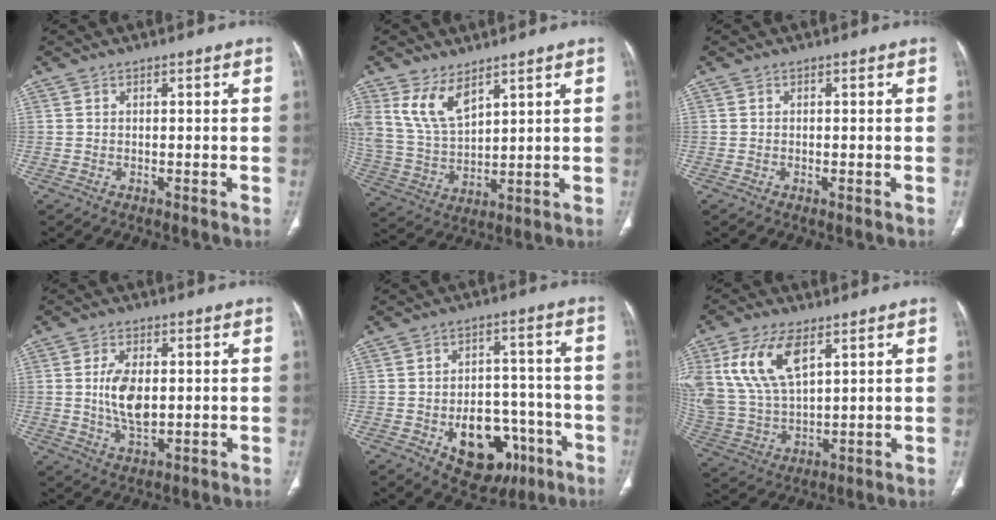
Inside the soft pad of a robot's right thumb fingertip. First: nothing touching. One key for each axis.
{"total": 9.7, "fx": 5.8, "fy": 4.7, "fz": 6.2, "tx": -0.113, "ty": -0.025, "tz": 0.131}
{"total": 0.6, "fx": -0.2, "fy": 0.2, "fz": 0.5, "tx": -0.010, "ty": -0.002, "tz": -0.003}
{"total": 8.4, "fx": 0.5, "fy": 4.5, "fz": 7.0, "tx": -0.129, "ty": -0.007, "tz": 0.015}
{"total": 15.3, "fx": -6.2, "fy": 10.1, "fz": 9.7, "tx": -0.090, "ty": 0.041, "tz": -0.075}
{"total": 15.6, "fx": 6.8, "fy": 8.0, "fz": 11.5, "tx": -0.231, "ty": -0.016, "tz": 0.144}